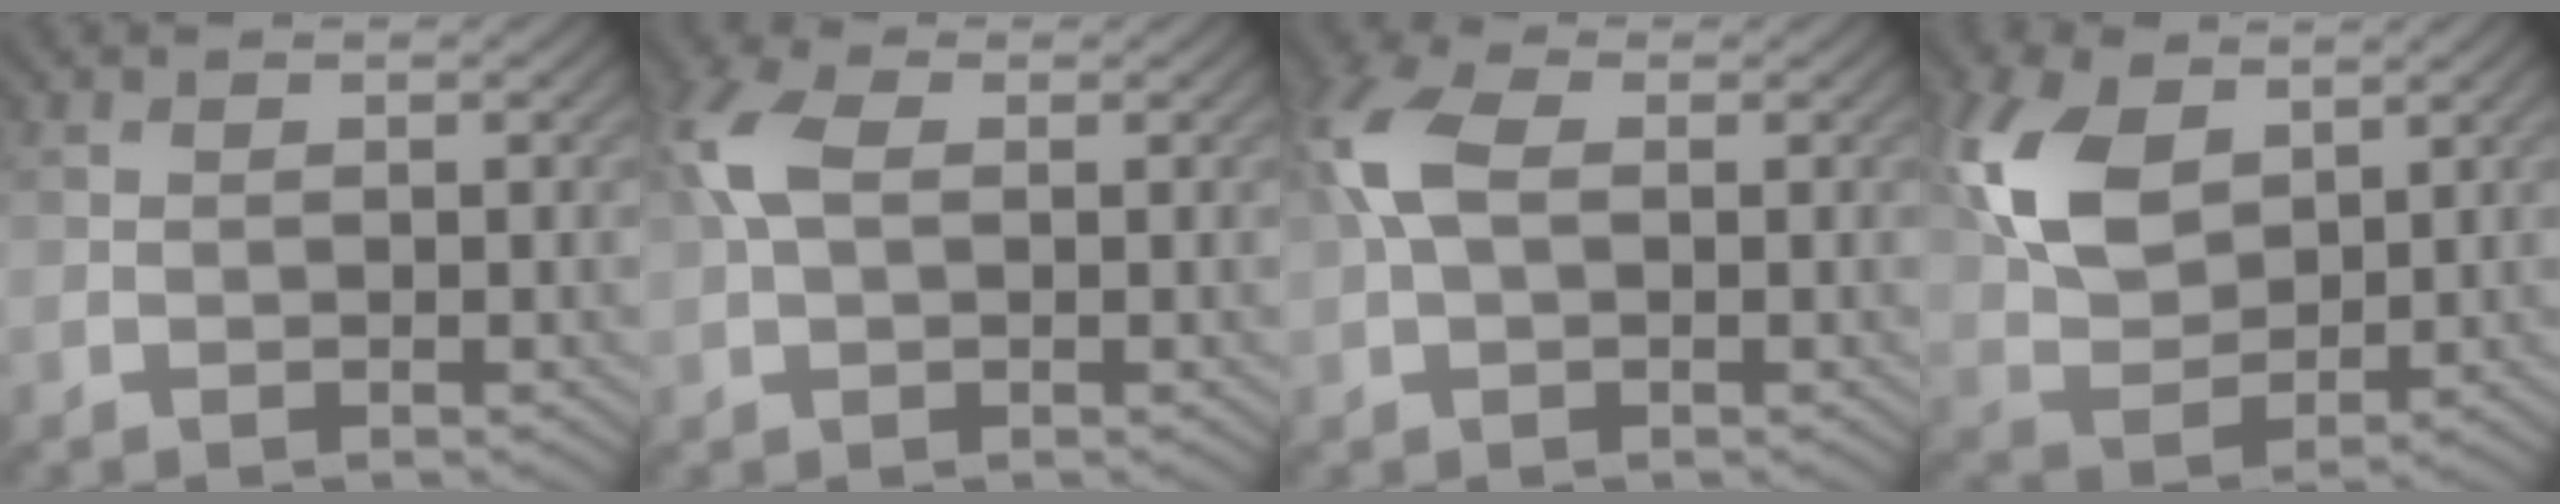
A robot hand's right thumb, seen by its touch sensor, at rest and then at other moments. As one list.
[{"total": 5.3, "force": [1.2, 3.1, 4.1], "torque": [-0.108, 0.016, 0.015]}, {"total": 6.3, "force": [1.1, 3.6, 5.1], "torque": [-0.132, 0.019, 0.011]}, {"total": 10.6, "force": [4.1, 6.5, 7.3], "torque": [-0.193, 0.012, 0.082]}]